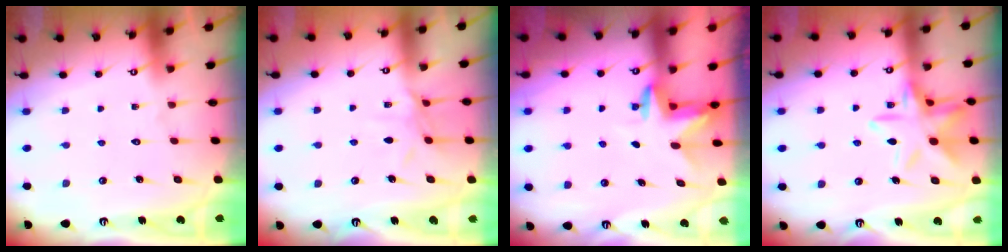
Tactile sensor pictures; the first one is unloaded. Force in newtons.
{"total": 6.3, "press": 6.3, "slide": 0.6}
{"total": 3.3, "press": 3.3, "slide": 0.3}
{"total": 13.8, "press": 13.8, "slide": 1.0}